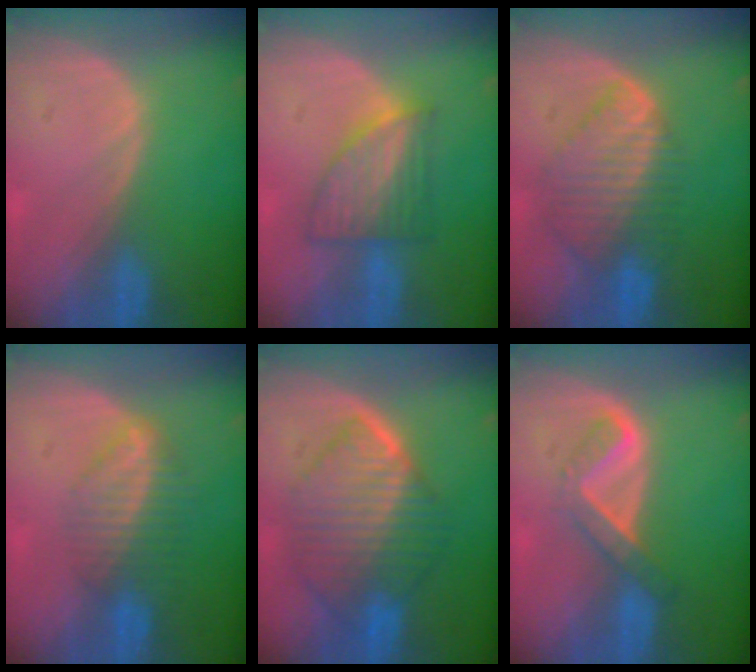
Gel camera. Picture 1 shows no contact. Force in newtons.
{"total": 6.6, "press": 6.3, "slide": 2.0}
{"total": 8.3, "press": 7.5, "slide": 3.7}
{"total": 6.9, "press": 6.0, "slide": 3.5}
{"total": 10.6, "press": 10.5, "slide": 0.9}
{"total": 5.4, "press": 4.7, "slide": 2.6}